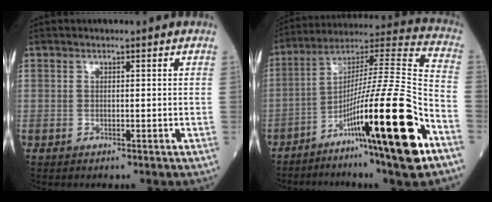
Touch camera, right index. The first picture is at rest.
{"total": 24.5, "force": [-10.9, 0.4, 21.9], "torque": [-0.340, -0.020, -0.181]}